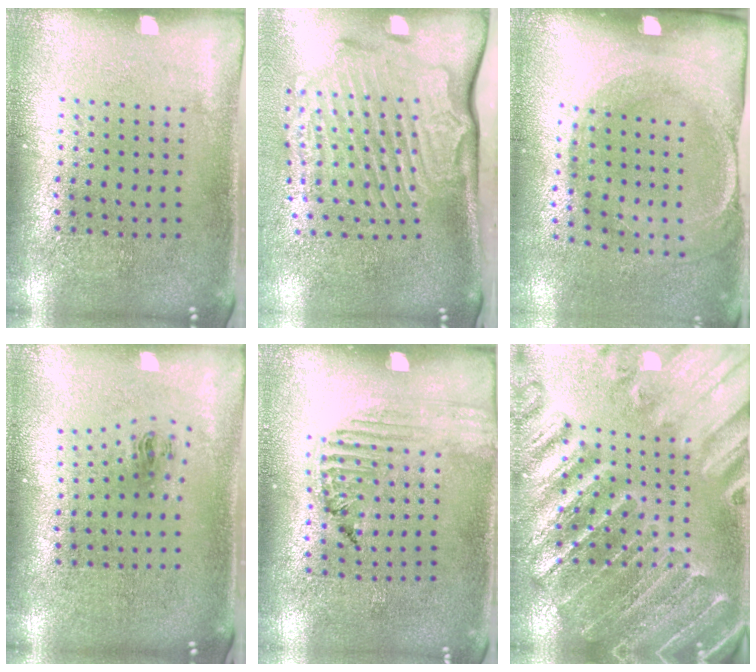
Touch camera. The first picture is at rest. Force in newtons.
{"total": 3.2, "press": 2.2, "slide": 2.3}
{"total": 1.7, "press": 1.2, "slide": 1.1}
{"total": 1.0, "press": 0.4, "slide": 0.9}
{"total": 1.3, "press": 1.3, "slide": 0.2}
{"total": 2.8, "press": 2.8, "slide": 0.4}